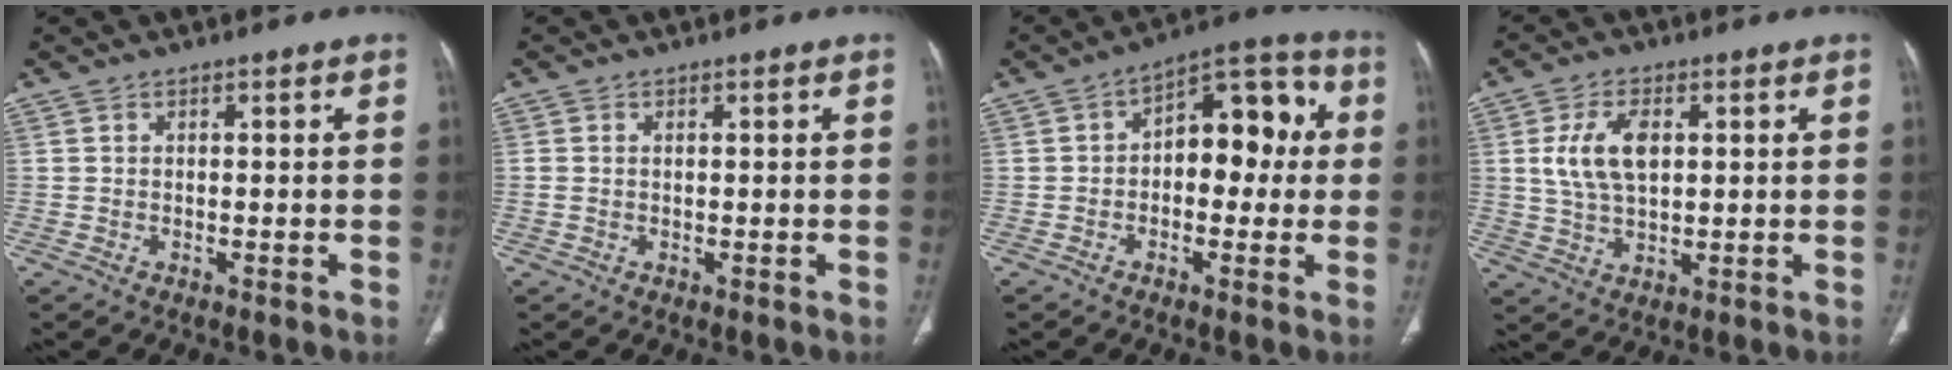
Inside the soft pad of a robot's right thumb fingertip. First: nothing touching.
{"total": 1.0, "force": [0.1, 0.6, 0.7], "torque": [-0.028, 0.009, 0.007]}
{"total": 12.7, "force": [1.0, 7.6, 10.1], "torque": [-0.091, 0.041, 0.001]}
{"total": 8.9, "force": [2.0, 4.9, 7.1], "torque": [-0.136, -0.001, 0.043]}